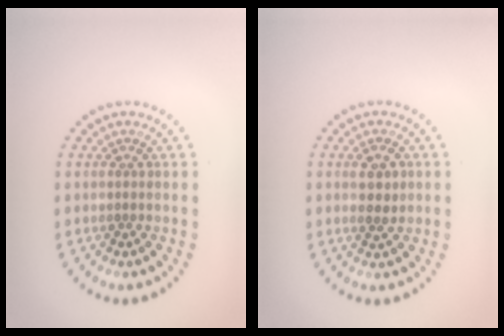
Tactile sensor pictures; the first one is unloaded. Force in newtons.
{"total": 2.2, "press": 2.2, "slide": 0.4}